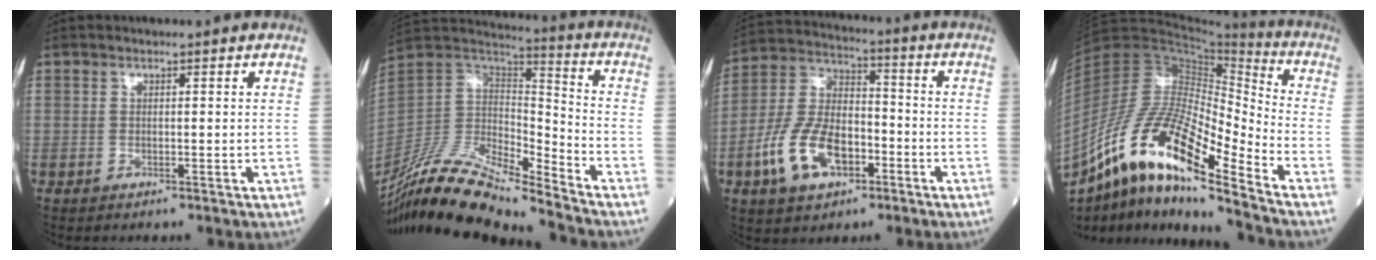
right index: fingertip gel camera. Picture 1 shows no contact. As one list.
[{"total": 18.5, "force": [-16.5, 1.0, 8.4], "torque": [-0.168, 0.021, -0.312]}, {"total": 12.7, "force": [-5.1, 6.9, 9.4], "torque": [-0.207, 0.014, -0.093]}, {"total": 19.3, "force": [-12.5, 2.7, 14.4], "torque": [-0.293, 0.004, -0.225]}]